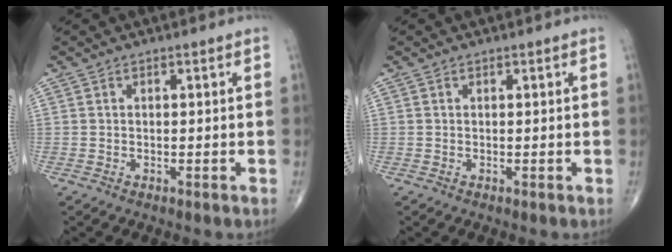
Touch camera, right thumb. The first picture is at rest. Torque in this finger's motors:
{"motor_torque": [0.10, -0.36, -0.20, -0.06, 0.01]}